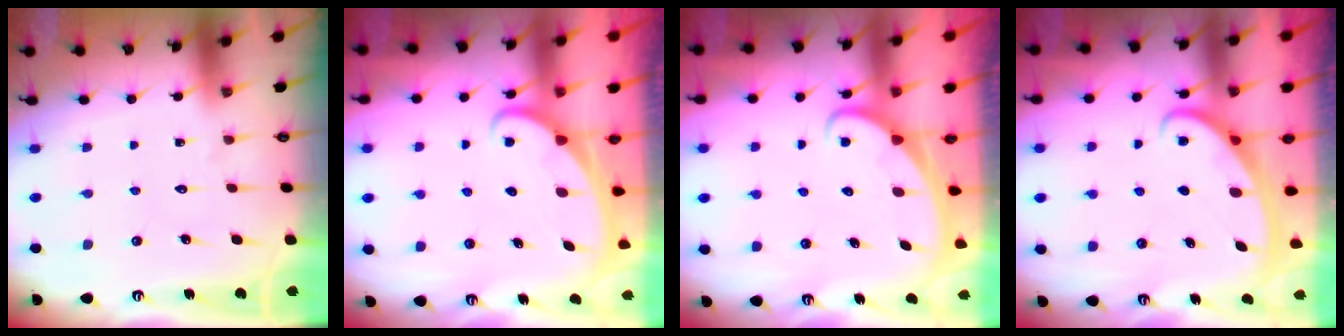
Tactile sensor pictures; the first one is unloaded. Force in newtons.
{"total": 2.1, "press": 2.1, "slide": 0.1}
{"total": 2.3, "press": 2.3, "slide": 0.3}
{"total": 2.6, "press": 2.6, "slide": 0.4}